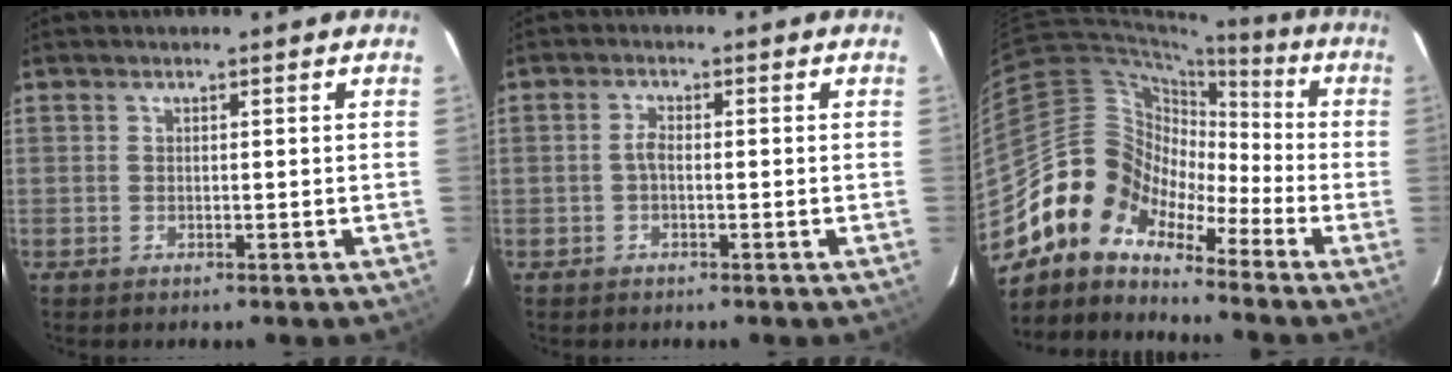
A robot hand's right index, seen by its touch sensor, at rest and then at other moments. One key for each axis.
{"total": 1.6, "fx": -0.4, "fy": 0.7, "fz": 1.4, "tx": -0.029, "ty": 0.006, "tz": -0.010}
{"total": 11.3, "fx": -8.4, "fy": 7.1, "fz": 2.4, "tx": -0.049, "ty": 0.037, "tz": -0.189}